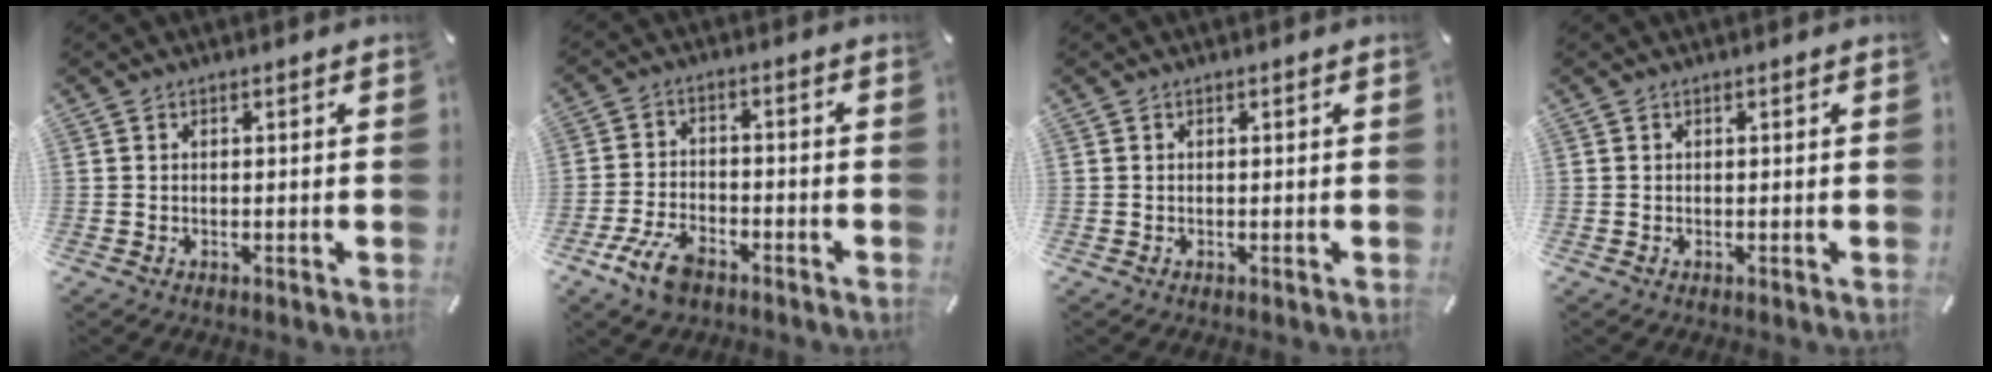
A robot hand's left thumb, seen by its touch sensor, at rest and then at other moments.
{"total": 8.6, "force": [-5.0, 4.6, 5.2], "torque": [-0.122, 0.013, -0.096]}
{"total": 0.0}
{"total": 0.0}